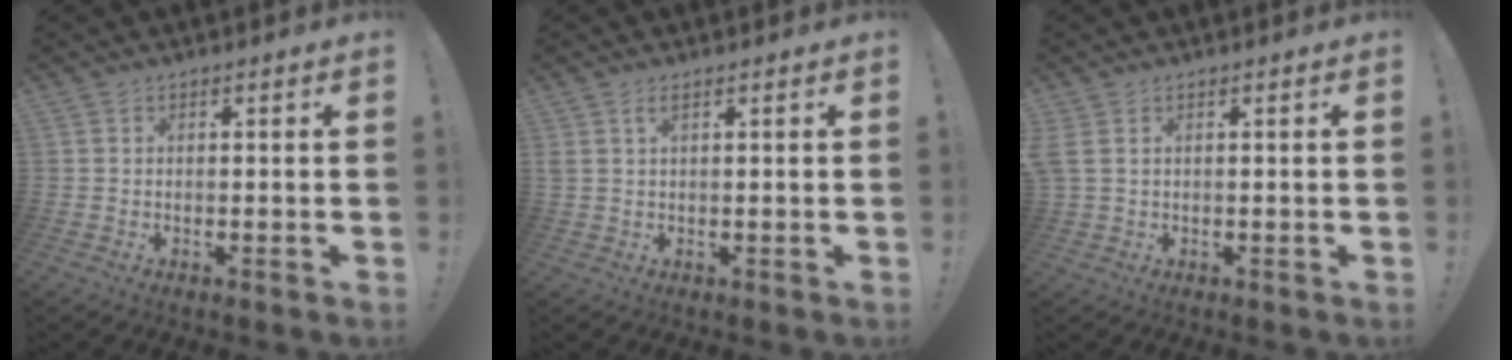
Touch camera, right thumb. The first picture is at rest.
{"total": 2.1, "force": [1.1, 0.7, 1.7], "torque": [-0.042, 0.004, 0.020]}
{"total": 2.7, "force": [1.0, 1.3, 2.1], "torque": [-0.055, 0.003, 0.019]}